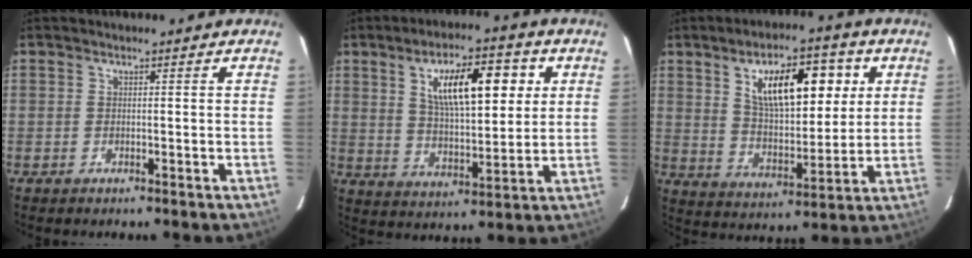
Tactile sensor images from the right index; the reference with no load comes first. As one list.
[{"total": 13.2, "force": [4.5, 4.1, 11.7], "torque": [-0.194, 0.015, 0.078]}, {"total": 14.1, "force": [5.3, 5.4, 11.9], "torque": [-0.192, 0.018, 0.092]}]